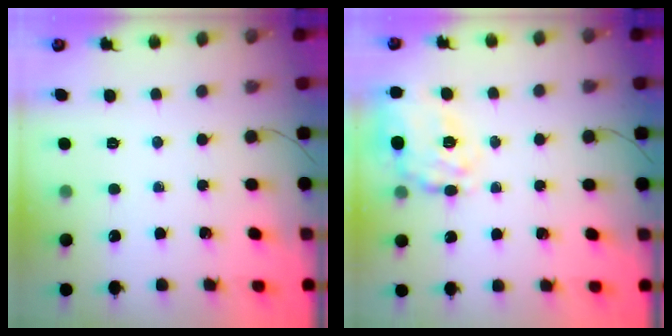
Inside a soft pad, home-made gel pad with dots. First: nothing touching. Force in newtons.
{"total": 19.9, "press": 19.7, "slide": 3.0}